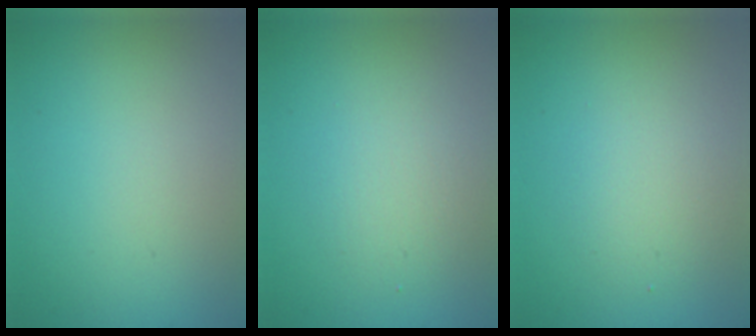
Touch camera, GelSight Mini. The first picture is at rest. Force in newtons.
{"total": 2.5, "press": 2.5, "slide": 0.1}
{"total": 2.4, "press": 2.4, "slide": 0.2}